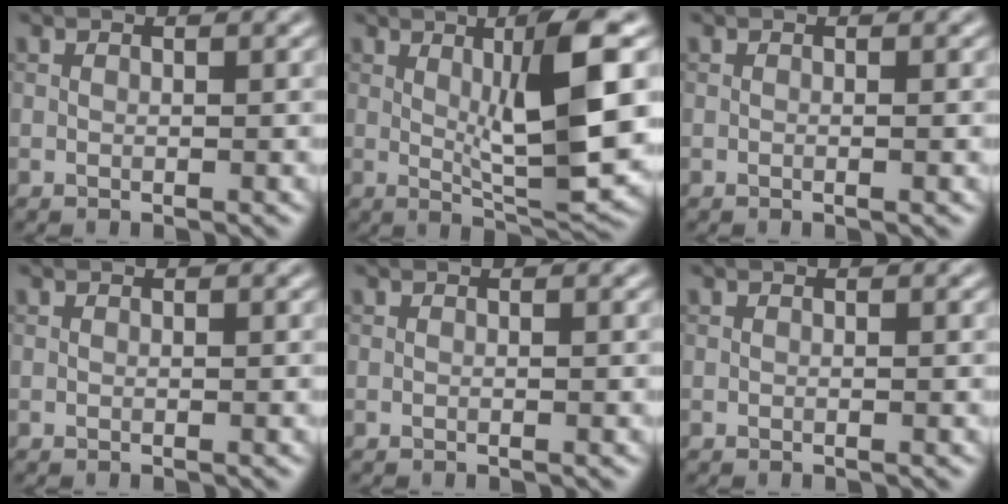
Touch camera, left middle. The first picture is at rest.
{"total": 8.3, "force": [1.5, 1.4, 8.1], "torque": [-0.123, -0.008, 0.031]}
{"total": 0.5, "force": [-0.1, 0.0, 0.5], "torque": [-0.009, -0.002, -0.002]}
{"total": 0.0}
{"total": 0.0}
{"total": 0.0}